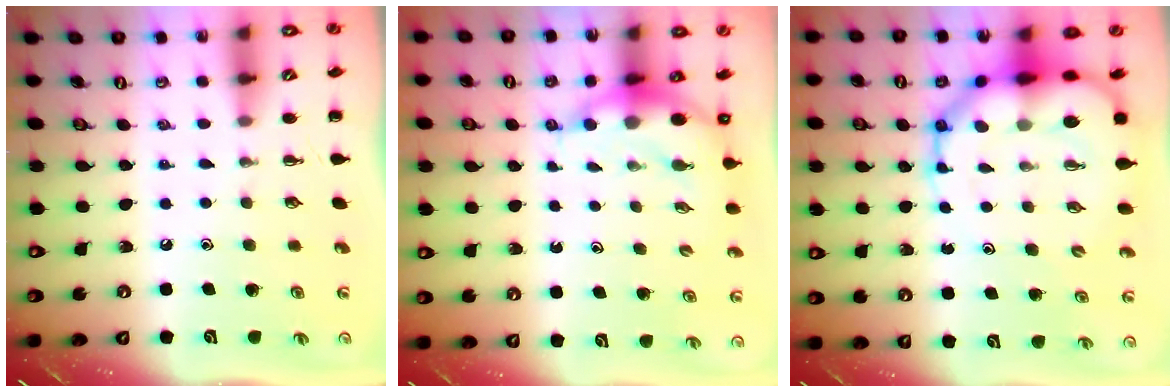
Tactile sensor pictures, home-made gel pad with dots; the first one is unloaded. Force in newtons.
{"total": 5.9, "press": 5.7, "slide": 1.6}
{"total": 15.5, "press": 15.0, "slide": 4.1}